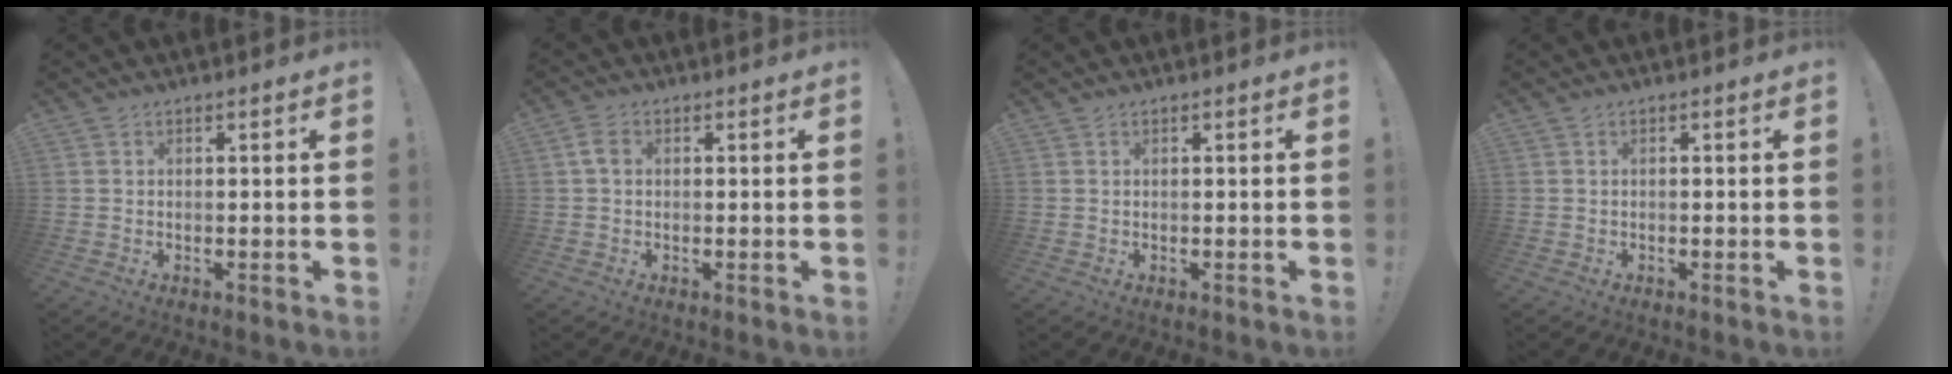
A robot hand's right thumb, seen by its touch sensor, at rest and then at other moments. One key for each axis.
{"total": 3.4, "fx": 0.5, "fy": 2.5, "fz": 2.3, "tx": -0.038, "ty": 0.006, "tz": 0.010}
{"total": 0.0}
{"total": 0.0}